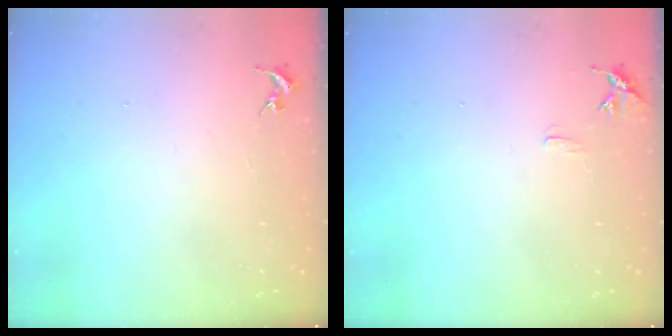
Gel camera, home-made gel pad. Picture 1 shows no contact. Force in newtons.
{"total": 6.4, "press": 6.4, "slide": 0.5}